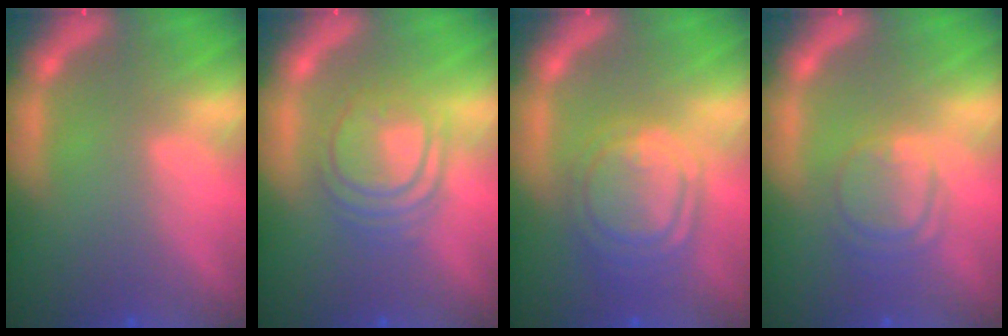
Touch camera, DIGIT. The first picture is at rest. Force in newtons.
{"total": 6.0}
{"total": 7.0}
{"total": 4.0}